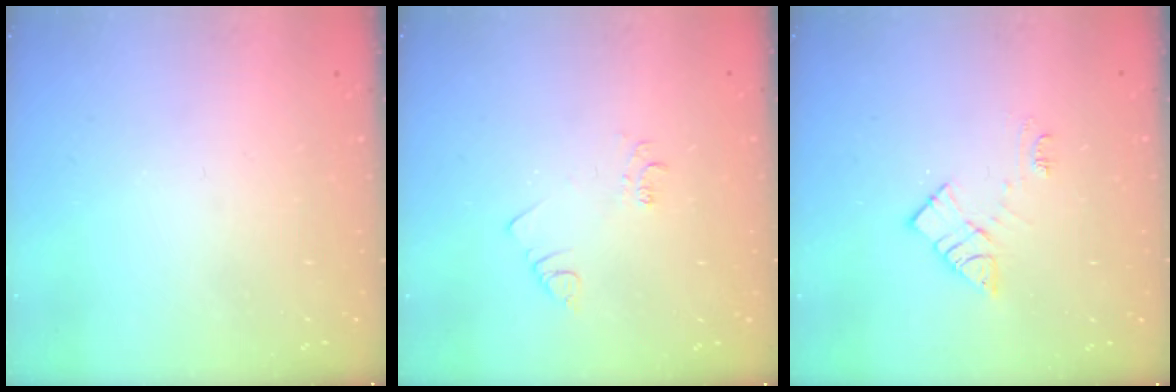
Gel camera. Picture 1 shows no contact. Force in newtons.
{"total": 3.0, "press": 3.0, "slide": 0.5}
{"total": 9.3, "press": 9.3, "slide": 0.5}